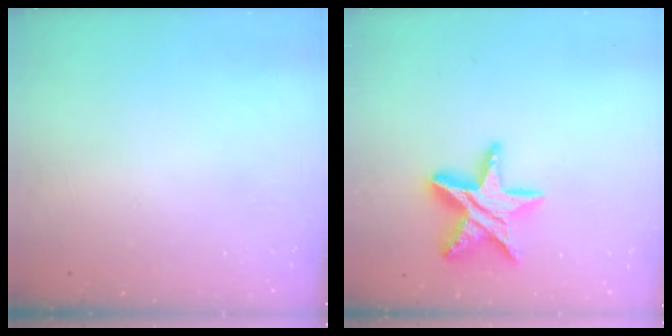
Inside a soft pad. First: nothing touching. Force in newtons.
{"total": 15.9, "press": 15.9, "slide": 1.2}